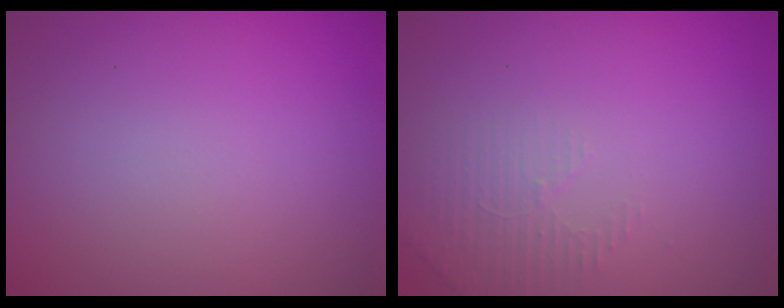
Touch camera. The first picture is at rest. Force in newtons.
{"total": 1.9, "press": 1.8, "slide": 0.6}